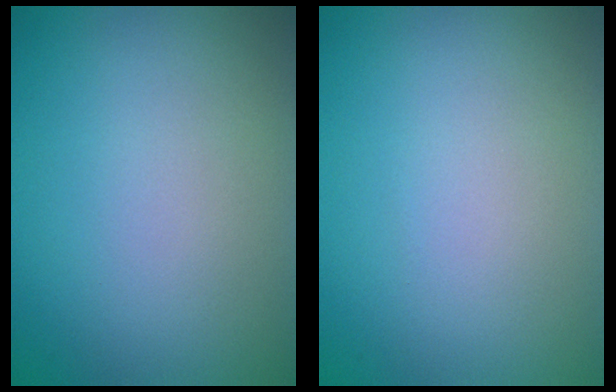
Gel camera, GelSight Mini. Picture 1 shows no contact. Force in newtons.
{"total": 0.0}